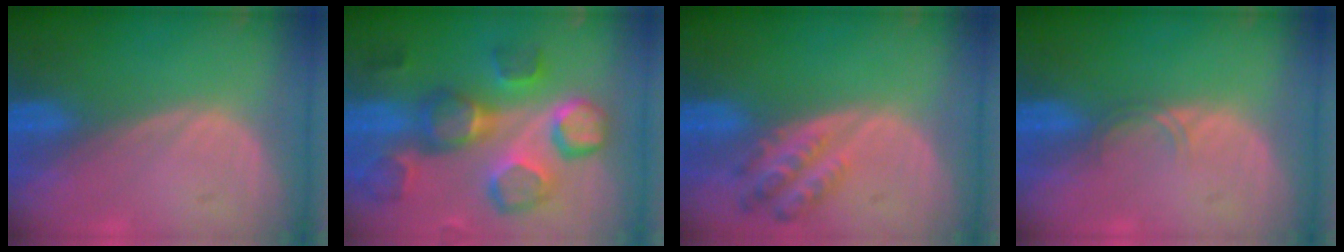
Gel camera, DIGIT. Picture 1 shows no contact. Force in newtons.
{"total": 11.6, "press": 10.9, "slide": 4.0}
{"total": 4.9, "press": 4.9, "slide": 0.4}
{"total": 1.4, "press": 1.4, "slide": 0.2}